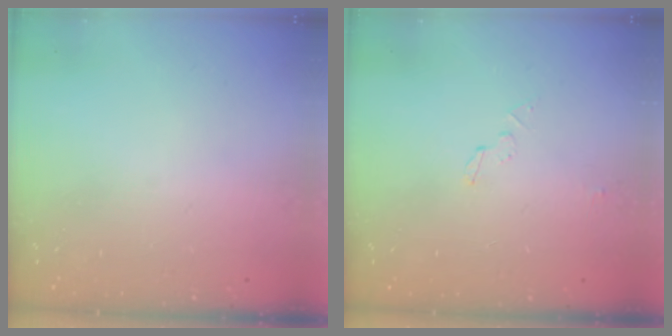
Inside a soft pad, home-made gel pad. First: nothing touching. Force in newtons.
{"total": 2.9, "press": 2.9, "slide": 0.3}